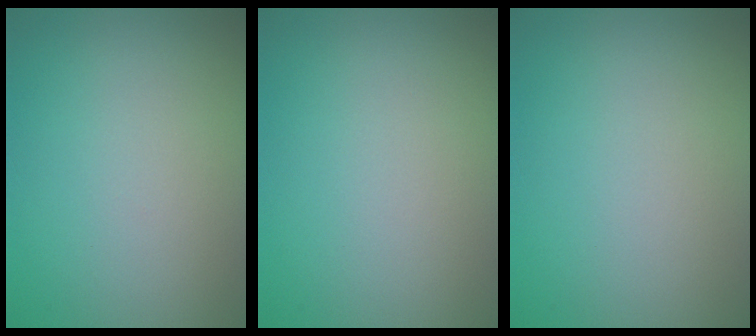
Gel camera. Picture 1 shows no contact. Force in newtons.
{"total": 0.0}
{"total": 0.0}